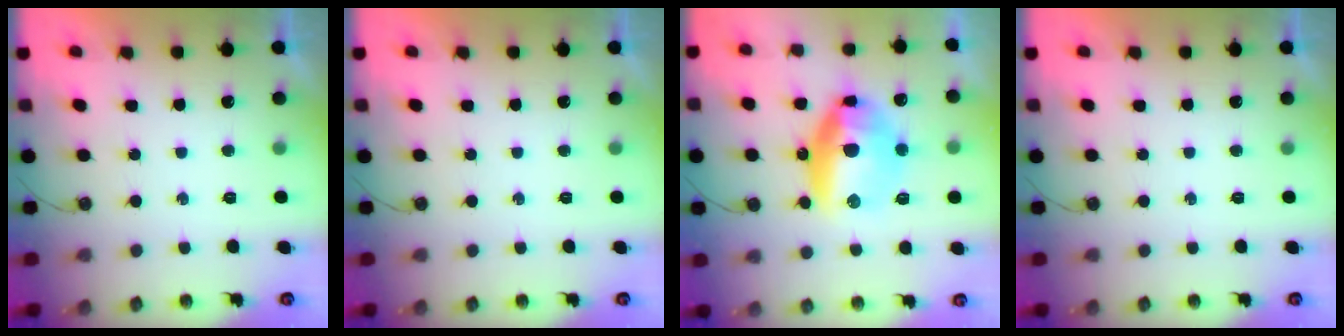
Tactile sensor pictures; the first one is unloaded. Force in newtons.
{"total": 0.0}
{"total": 14.8, "press": 14.7, "slide": 1.5}
{"total": 0.0}